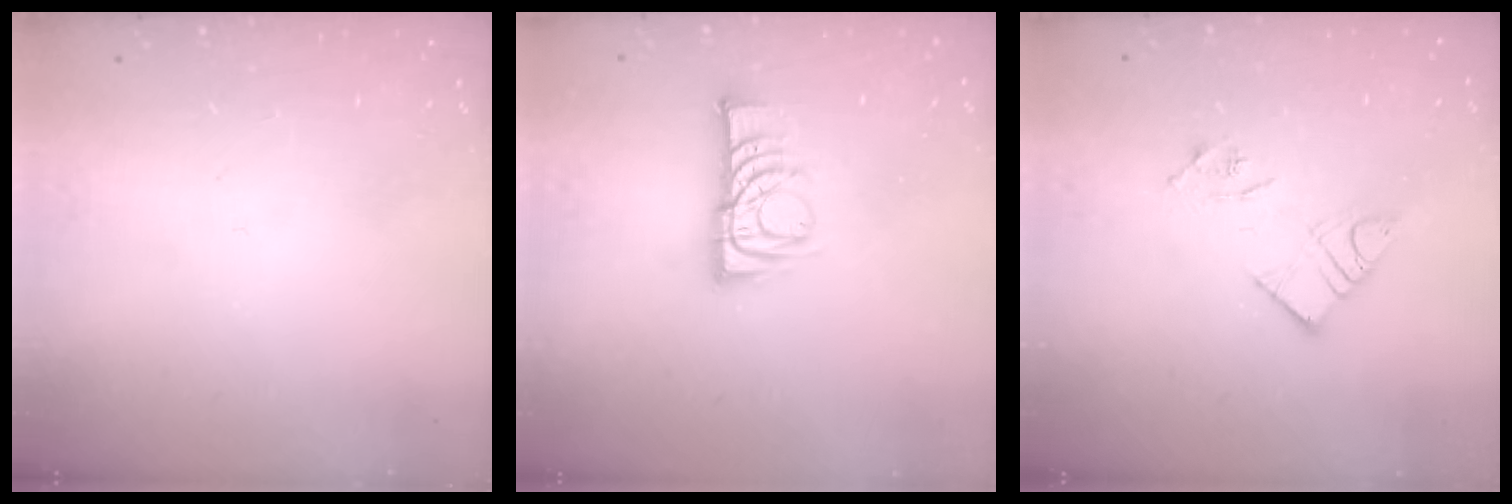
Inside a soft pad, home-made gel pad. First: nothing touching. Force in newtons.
{"total": 10.2, "press": 10.1, "slide": 0.8}
{"total": 8.4, "press": 8.4, "slide": 0.6}